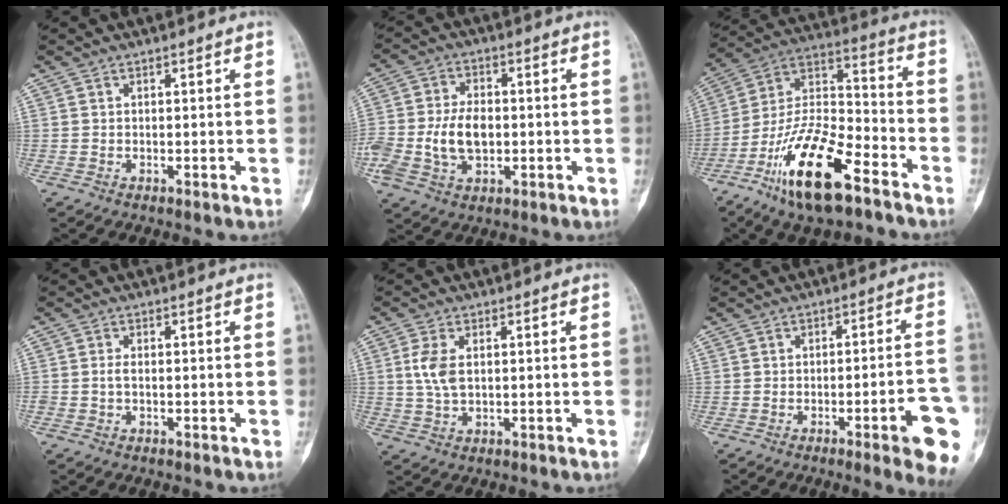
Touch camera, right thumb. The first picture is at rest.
{"total": 10.8, "force": [-1.3, 7.0, 8.1], "torque": [-0.156, 0.012, -0.021]}
{"total": 19.9, "force": [-11.8, 7.2, 14.3], "torque": [-0.267, 0.071, -0.218]}
{"total": 1.2, "force": [-0.2, 0.6, 1.0], "torque": [-0.023, 0.001, -0.004]}
{"total": 5.1, "force": [0.9, 2.8, 4.2], "torque": [-0.095, 0.002, 0.017]}
{"total": 11.6, "force": [-4.8, 1.7, 10.4], "torque": [-0.119, 0.017, -0.058]}